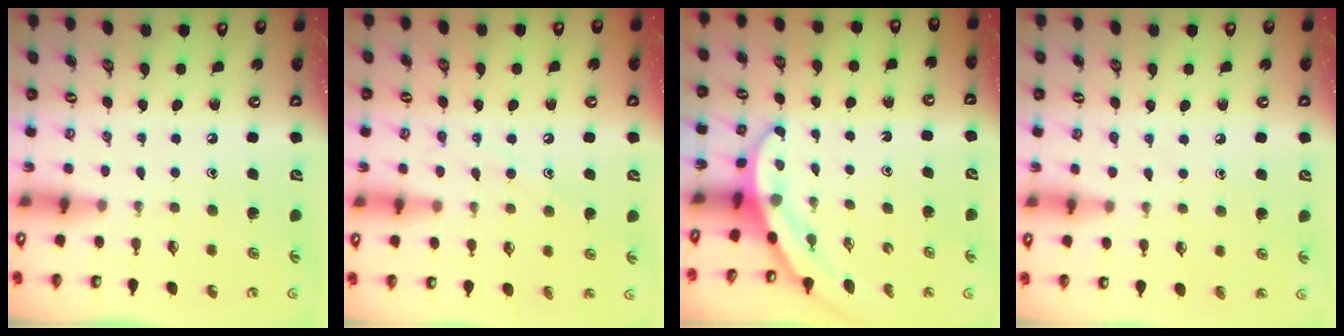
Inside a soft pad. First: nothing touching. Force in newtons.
{"total": 8.4, "press": 8.4, "slide": 0.7}
{"total": 2.9, "press": 2.9, "slide": 0.1}
{"total": 3.7, "press": 3.7, "slide": 0.4}